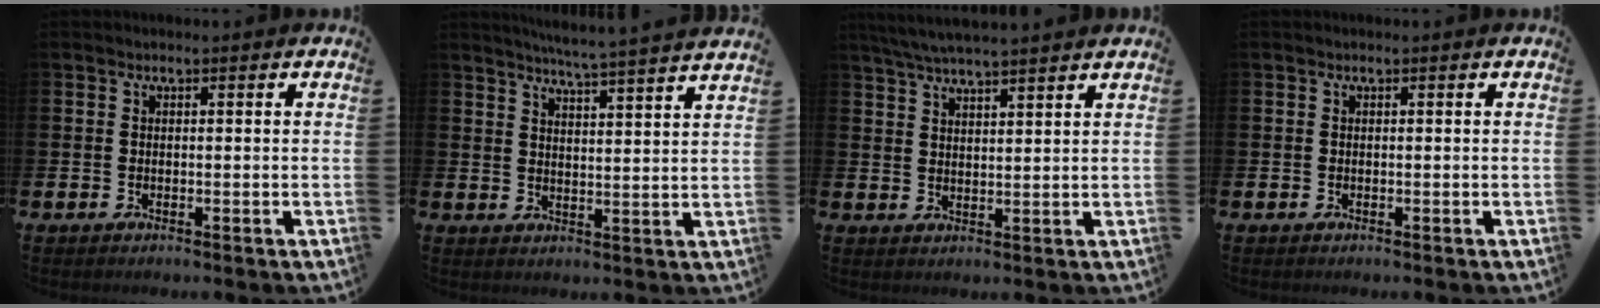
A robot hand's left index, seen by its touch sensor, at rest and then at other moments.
{"total": 5.4, "force": [5.2, -1.1, 1.1], "torque": [-0.031, -0.036, 0.089]}
{"total": 4.9, "force": [4.6, -0.1, 1.5], "torque": [-0.044, -0.014, 0.085]}
{"total": 0.0}